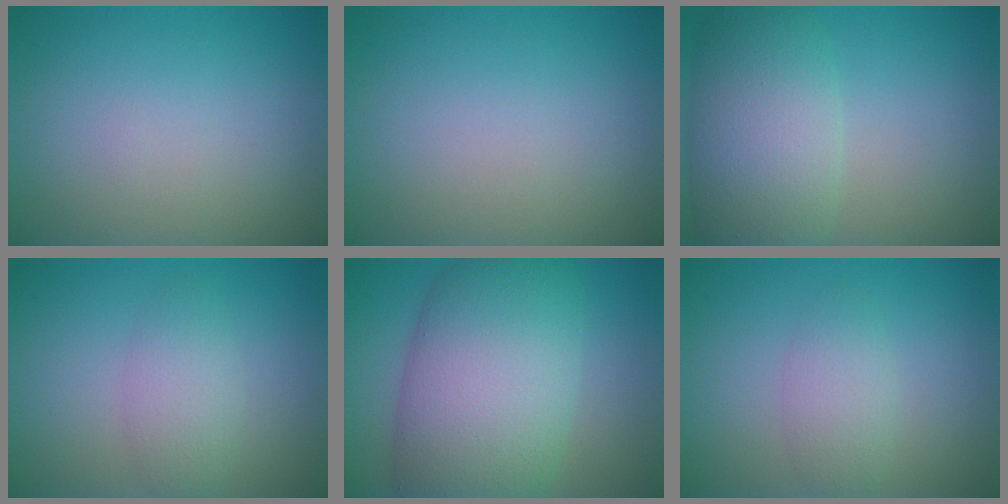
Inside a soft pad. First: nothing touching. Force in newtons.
{"total": 0.0}
{"total": 7.7, "press": 7.7, "slide": 0.2}
{"total": 2.7, "press": 2.7, "slide": 0.1}
{"total": 12.4, "press": 12.4, "slide": 0.4}
{"total": 1.2, "press": 1.2, "slide": 0.2}